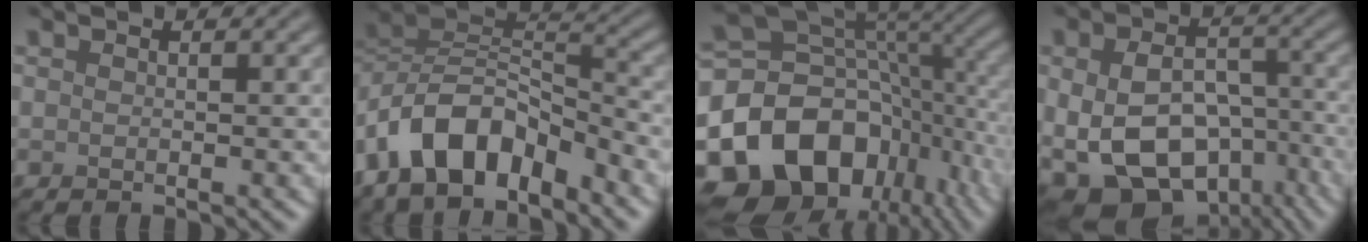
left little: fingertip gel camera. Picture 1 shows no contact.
{"total": 9.4, "force": [-5.8, 4.7, 5.7], "torque": [-0.092, 0.009, -0.116]}
{"total": 17.1, "force": [-6.5, 12.1, 10.2], "torque": [-0.201, -0.003, -0.107]}
{"total": 13.4, "force": [-4.5, 8.8, 9.2], "torque": [-0.167, -0.032, -0.053]}